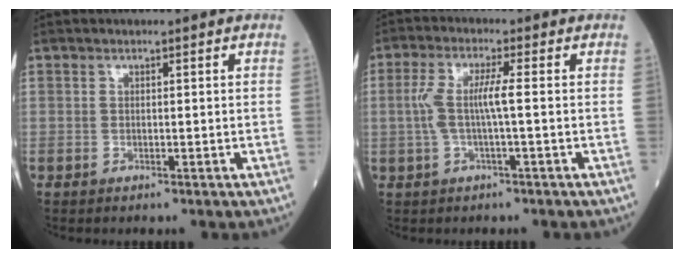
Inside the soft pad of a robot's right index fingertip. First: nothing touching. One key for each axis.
{"total": 5.0, "fx": -0.1, "fy": 0.3, "fz": 5.0, "tx": -0.115, "ty": 0.013, "tz": 0.000}